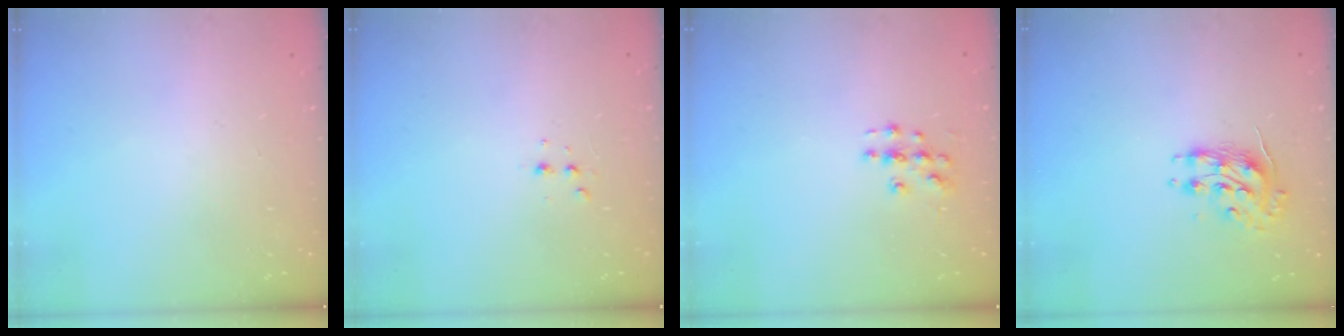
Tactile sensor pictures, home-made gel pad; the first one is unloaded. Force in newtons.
{"total": 3.1, "press": 3.0, "slide": 0.6}
{"total": 3.7, "press": 3.7, "slide": 0.1}
{"total": 8.6, "press": 8.6, "slide": 0.3}